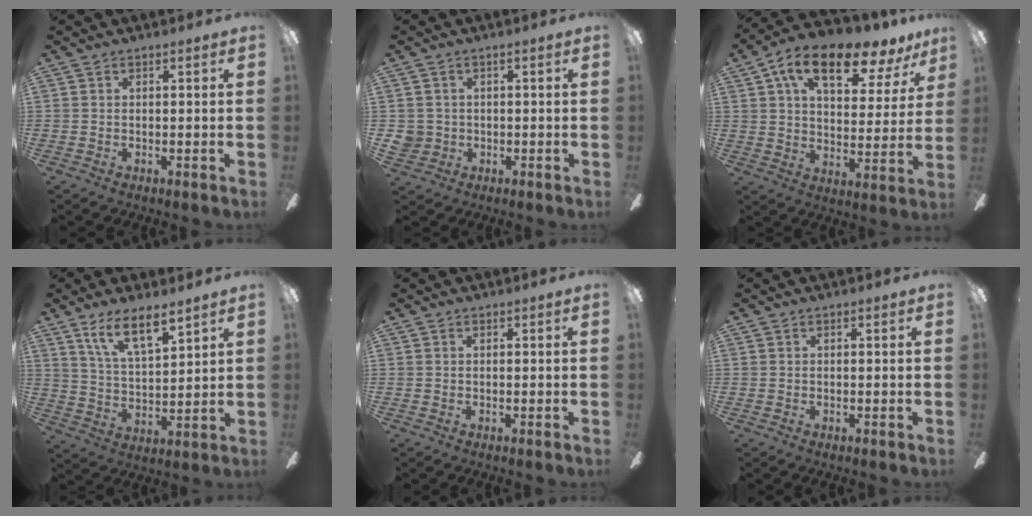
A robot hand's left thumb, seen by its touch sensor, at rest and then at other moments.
{"total": 3.5, "force": [-0.3, 3.4, 0.7], "torque": [-0.026, 0.006, -0.006]}
{"total": 16.3, "force": [10.2, 7.1, 10.6], "torque": [-0.174, -0.046, 0.172]}
{"total": 10.4, "force": [8.1, 2.8, 5.9], "torque": [-0.109, -0.047, 0.146]}
{"total": 0.0}
{"total": 0.0}